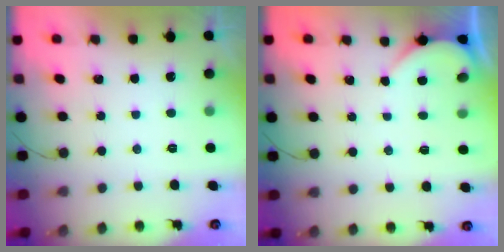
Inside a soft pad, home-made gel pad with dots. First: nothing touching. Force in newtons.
{"total": 1.3, "press": 1.3, "slide": 0.1}